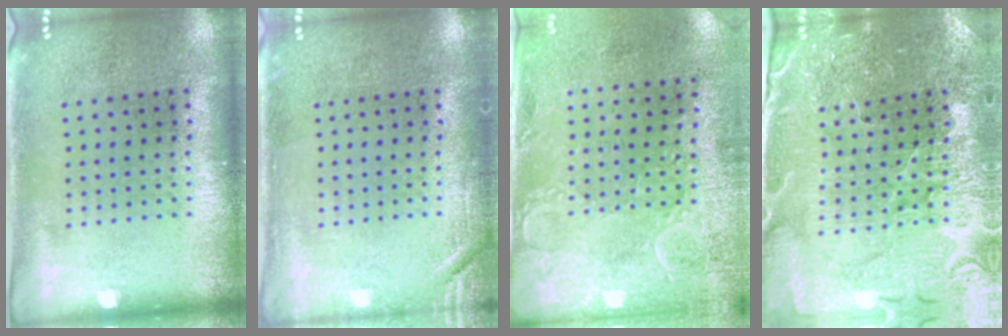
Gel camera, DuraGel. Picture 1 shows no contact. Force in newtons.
{"total": 1.7, "press": 1.7, "slide": 0.2}
{"total": 2.9, "press": 2.3, "slide": 1.8}
{"total": 3.2, "press": 3.2, "slide": 0.1}